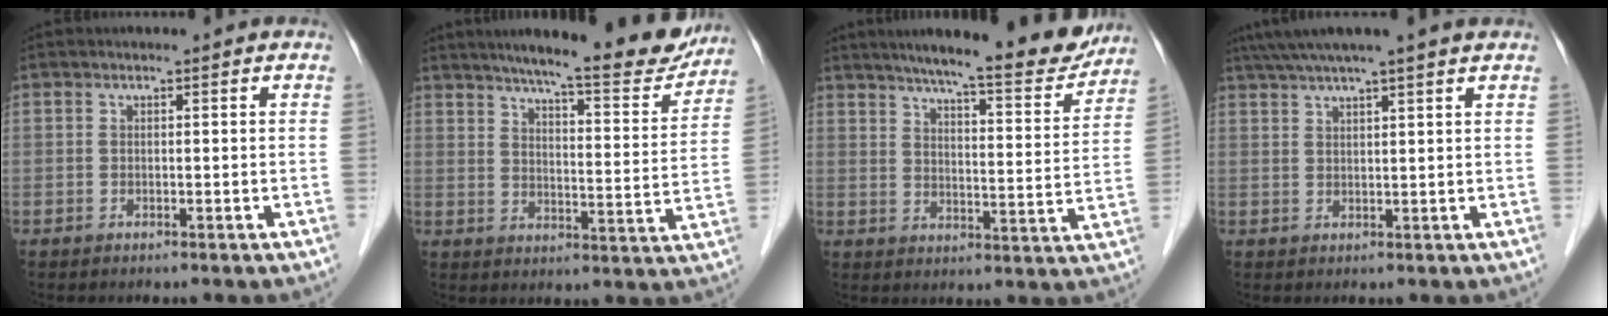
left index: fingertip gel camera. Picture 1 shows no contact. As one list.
[{"total": 18.5, "force": [16.2, 2.0, 8.7], "torque": [-0.120, -0.026, 0.210]}, {"total": 17.0, "force": [15.0, 1.5, 7.9], "torque": [-0.109, -0.021, 0.197]}, {"total": 8.6, "force": [7.0, -0.8, 4.8], "torque": [-0.083, 0.037, 0.099]}]